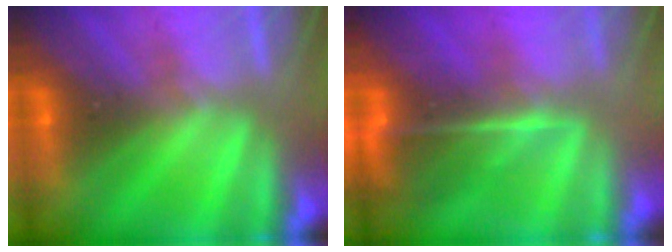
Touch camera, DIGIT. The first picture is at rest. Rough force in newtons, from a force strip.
{"total": 6.9}